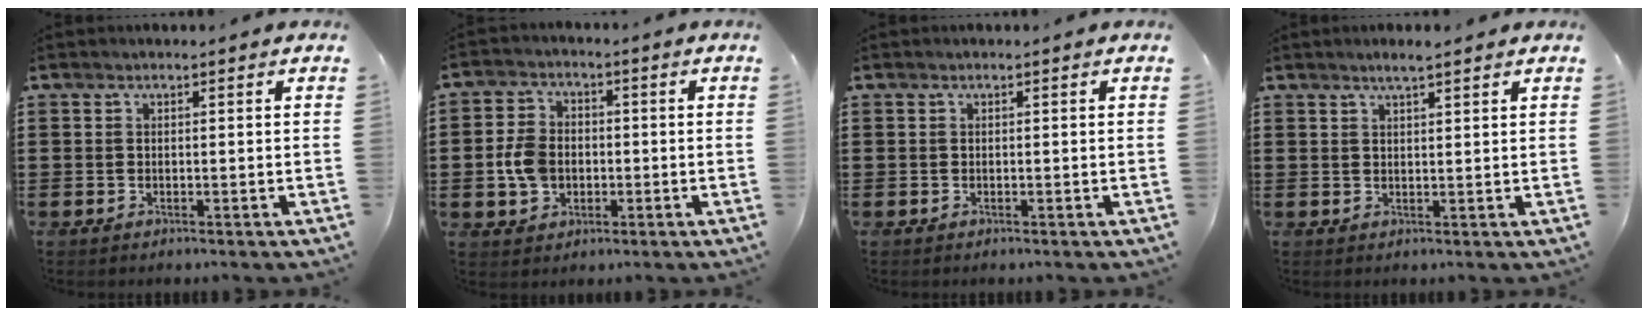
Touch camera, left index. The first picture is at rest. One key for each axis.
{"total": 5.8, "fx": -0.9, "fy": 4.5, "fz": 3.5, "tx": -0.092, "ty": 0.005, "tz": -0.021}
{"total": 0.0}
{"total": 2.3, "fx": 1.9, "fy": 0.1, "fz": 1.3, "tx": -0.027, "ty": 0.003, "tz": 0.034}